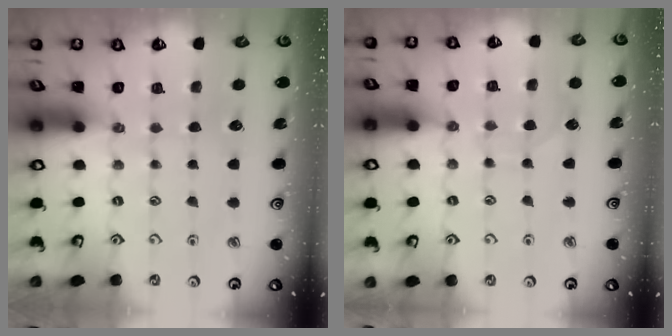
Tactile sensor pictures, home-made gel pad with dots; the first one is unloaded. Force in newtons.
{"total": 5.5, "press": 5.5, "slide": 0.5}